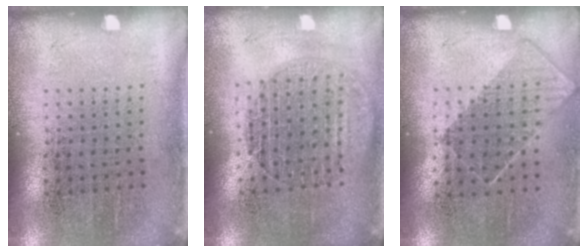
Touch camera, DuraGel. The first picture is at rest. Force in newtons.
{"total": 1.6, "press": 1.4, "slide": 0.7}
{"total": 0.8, "press": 0.7, "slide": 0.4}